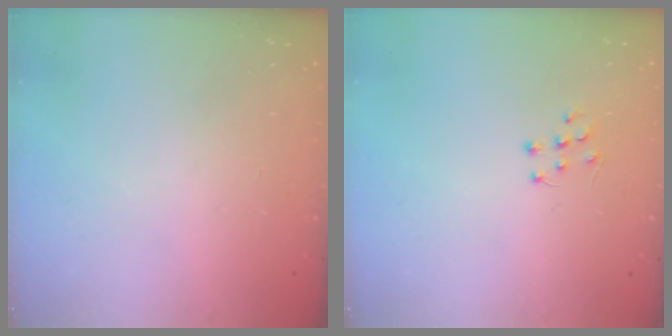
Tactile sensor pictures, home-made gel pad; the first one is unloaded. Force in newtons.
{"total": 6.1, "press": 6.1, "slide": 0.4}